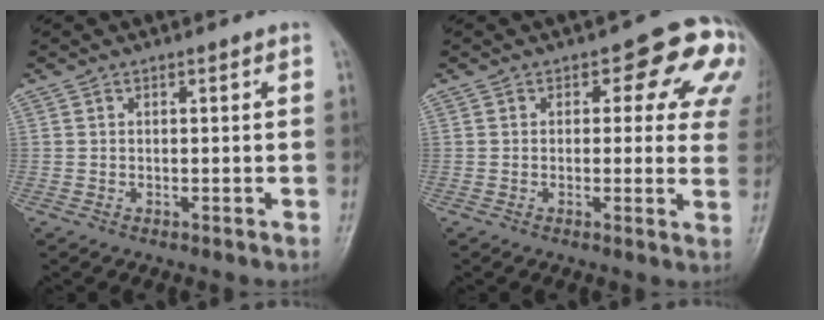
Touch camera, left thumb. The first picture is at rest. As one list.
[{"total": 11.1, "force": [4.0, 5.9, 8.5], "torque": [-0.039, -0.008, 0.030]}]